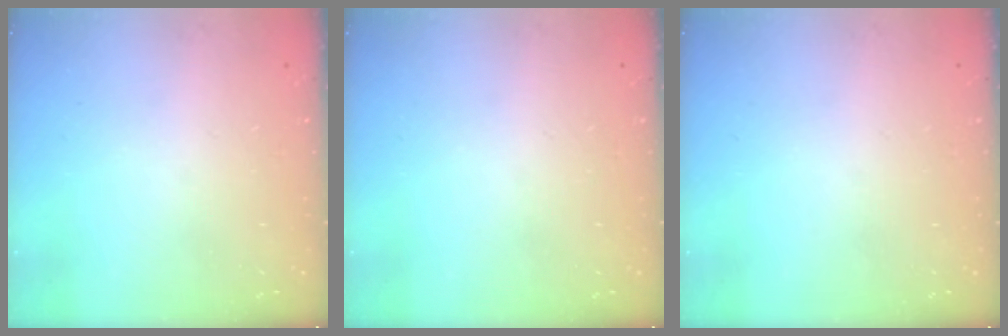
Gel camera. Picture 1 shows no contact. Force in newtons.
{"total": 0.0}
{"total": 0.0}